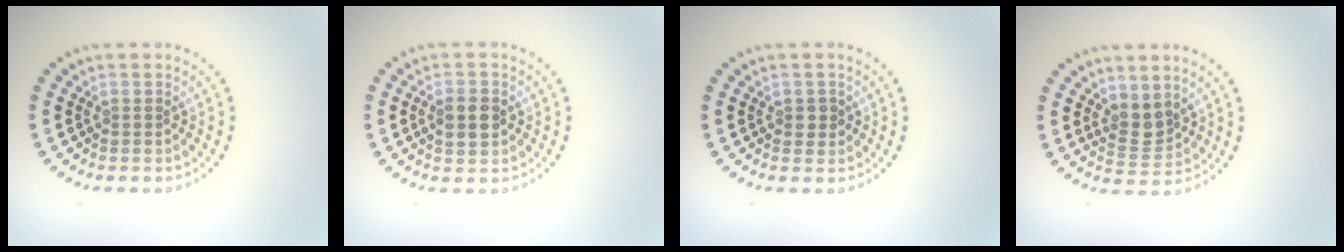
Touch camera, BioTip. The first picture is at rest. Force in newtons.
{"total": 2.9, "press": 2.9, "slide": 0.1}
{"total": 1.2, "press": 1.2, "slide": 0.2}
{"total": 2.3, "press": 1.8, "slide": 1.3}